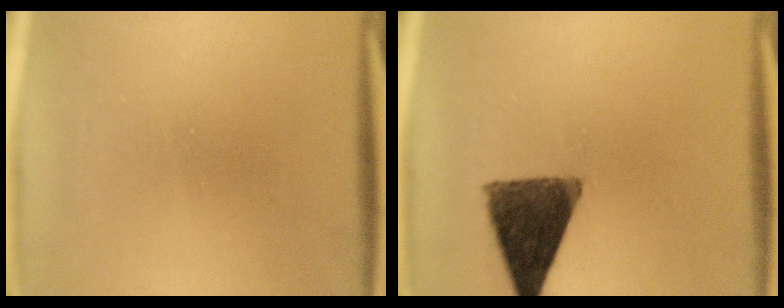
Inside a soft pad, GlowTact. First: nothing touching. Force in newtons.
{"total": 11.9}